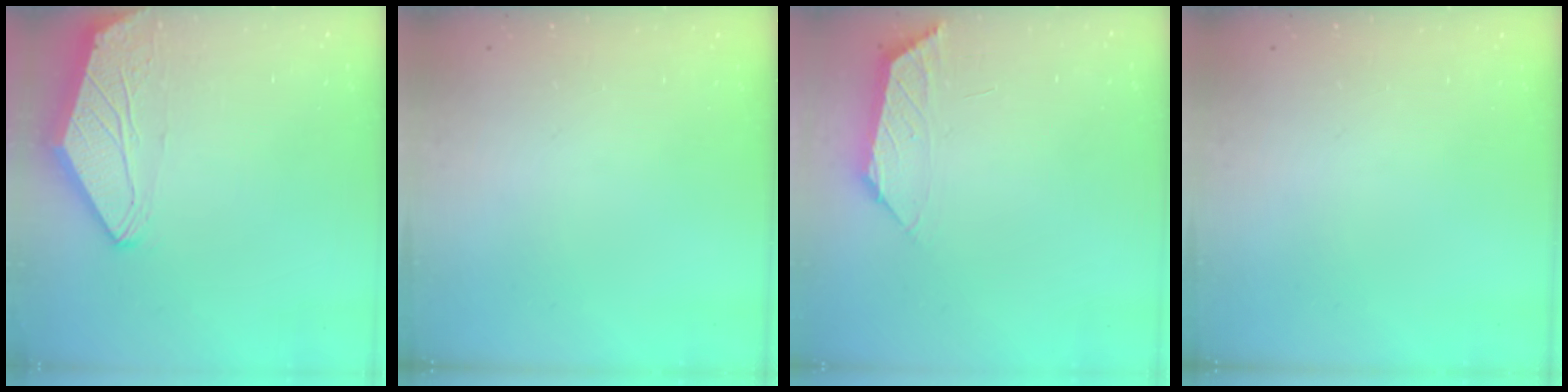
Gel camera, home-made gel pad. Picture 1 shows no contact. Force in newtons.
{"total": 0.0}
{"total": 1.2, "press": 1.2, "slide": 0.4}
{"total": 0.0}